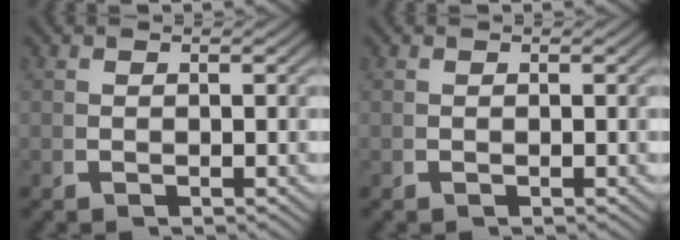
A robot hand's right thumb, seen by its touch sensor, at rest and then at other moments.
{"total": 0.0}